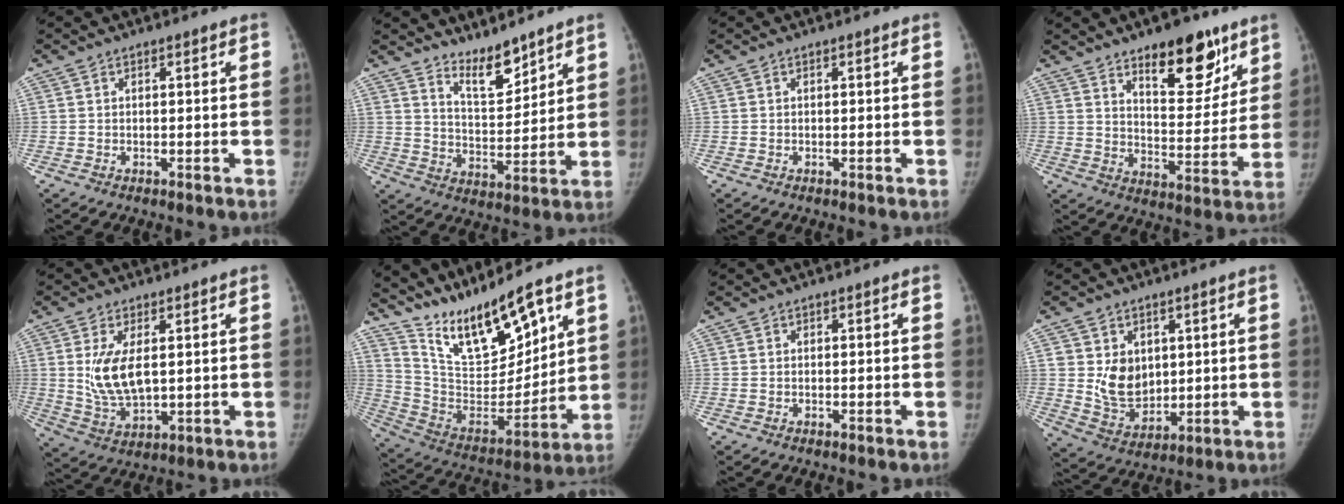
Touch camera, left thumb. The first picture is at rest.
{"total": 8.0, "force": [6.8, 2.2, 3.6], "torque": [-0.042, -0.064, 0.128]}
{"total": 0.0}
{"total": 15.5, "force": [10.1, 6.6, 9.8], "torque": [-0.085, -0.067, 0.155]}
{"total": 9.4, "force": [1.8, 4.7, 8.0], "torque": [-0.152, -0.018, 0.046]}
{"total": 17.9, "force": [13.1, 5.0, 11.2], "torque": [-0.149, -0.076, 0.254]}
{"total": 0.0}
{"total": 9.5, "force": [2.2, 7.3, 5.7], "torque": [-0.060, -0.024, 0.057]}